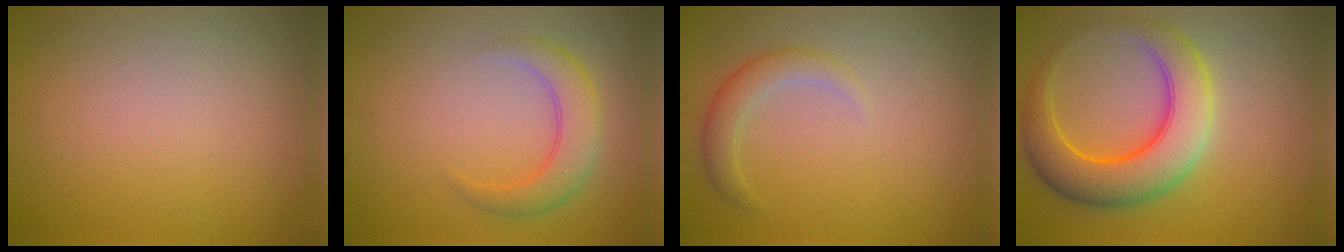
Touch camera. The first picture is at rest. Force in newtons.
{"total": 3.6, "press": 3.6, "slide": 0.1}
{"total": 2.2, "press": 2.2, "slide": 0.1}
{"total": 7.4, "press": 7.4, "slide": 0.3}